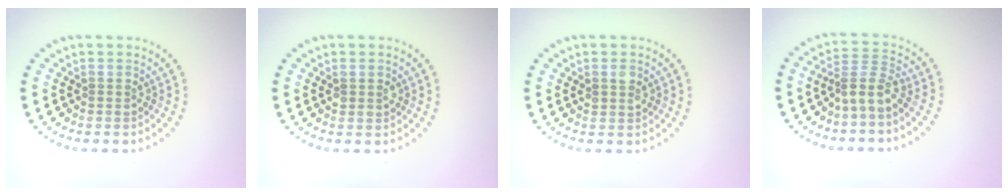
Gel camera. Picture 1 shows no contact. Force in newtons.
{"total": 1.2, "press": 1.2, "slide": 0.3}
{"total": 1.3, "press": 1.2, "slide": 0.3}
{"total": 2.9, "press": 2.1, "slide": 2.0}